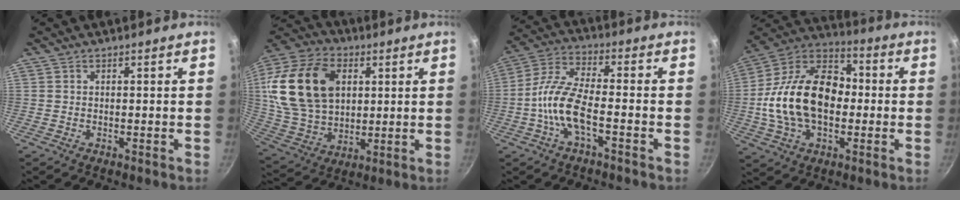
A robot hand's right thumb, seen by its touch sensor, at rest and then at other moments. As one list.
[{"total": 23.0, "force": [5.3, 15.9, 15.7], "torque": [-0.279, -0.001, 0.101]}, {"total": 10.6, "force": [-3.5, 4.0, 9.2], "torque": [-0.190, 0.035, -0.083]}, {"total": 22.1, "force": [-1.4, 14.5, 16.6], "torque": [-0.270, 0.045, -0.037]}]